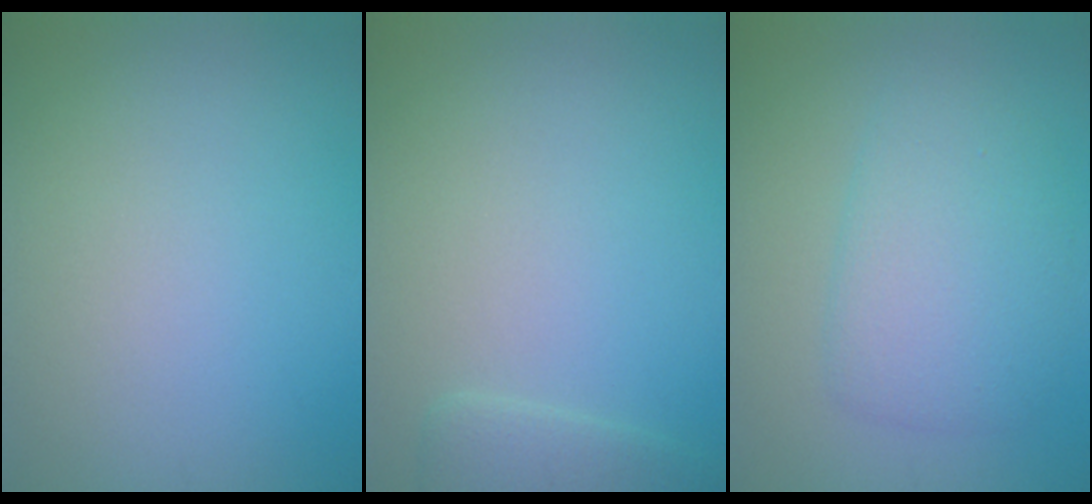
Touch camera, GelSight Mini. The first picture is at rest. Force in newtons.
{"total": 2.1, "press": 2.1, "slide": 0.2}
{"total": 4.3, "press": 4.3, "slide": 0.1}